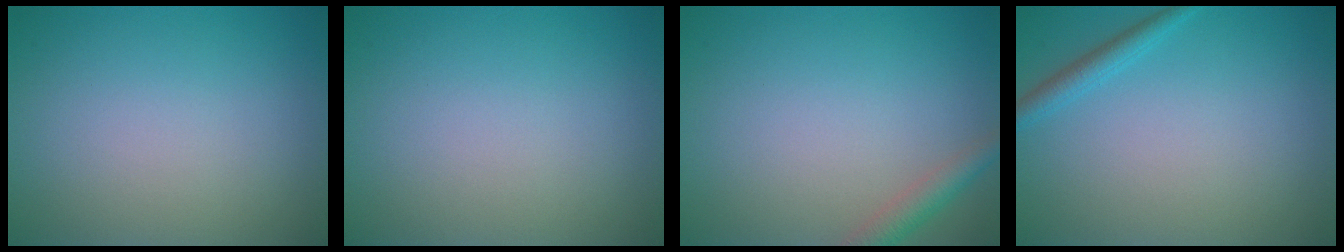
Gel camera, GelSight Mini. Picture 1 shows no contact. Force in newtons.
{"total": 0.0}
{"total": 2.1, "press": 2.1, "slide": 0.1}
{"total": 1.6, "press": 1.6, "slide": 0.1}